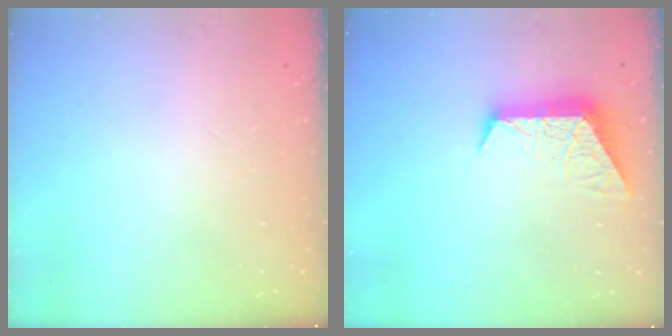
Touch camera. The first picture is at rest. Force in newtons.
{"total": 9.8, "press": 9.8, "slide": 0.6}